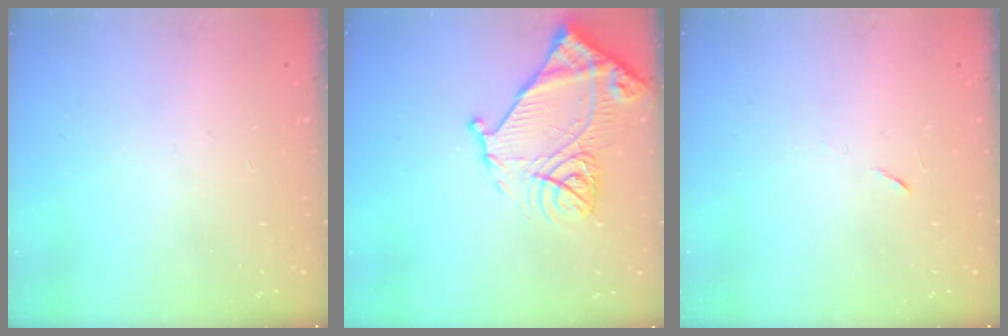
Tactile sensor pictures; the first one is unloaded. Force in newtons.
{"total": 16.4, "press": 16.3, "slide": 1.6}
{"total": 5.2, "press": 4.8, "slide": 2.1}